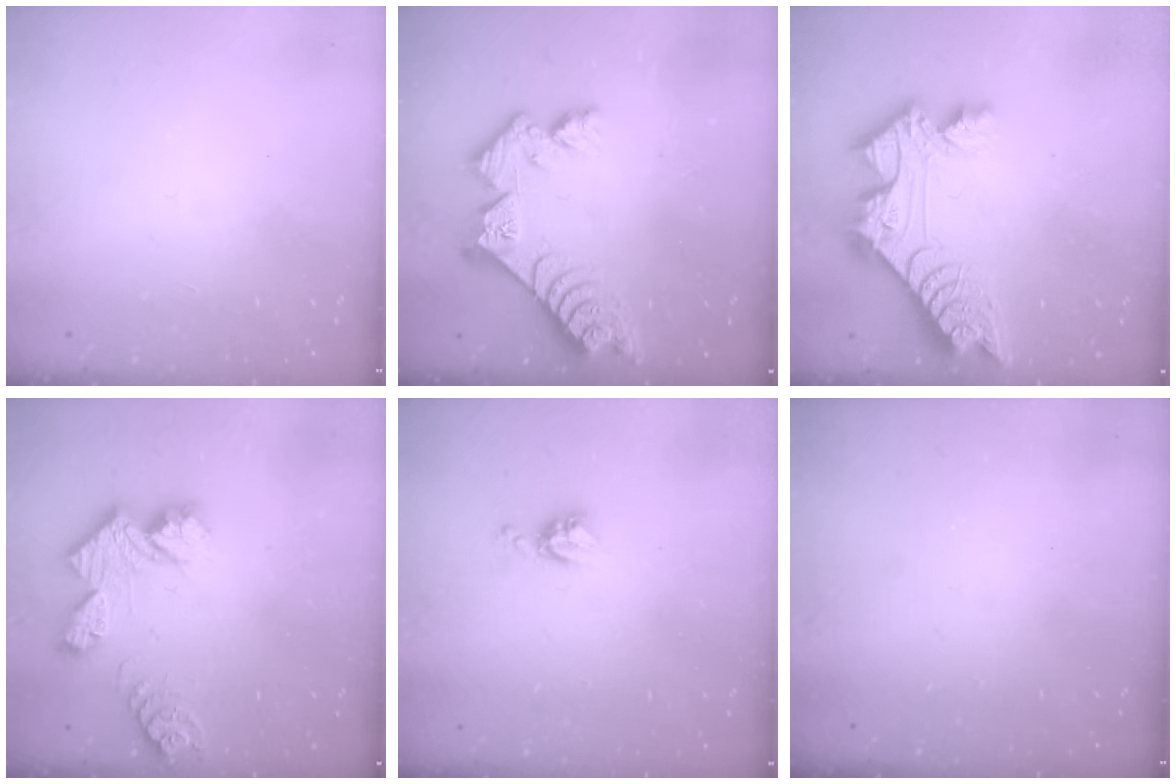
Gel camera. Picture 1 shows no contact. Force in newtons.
{"total": 11.8, "press": 11.8, "slide": 1.1}
{"total": 14.9, "press": 14.8, "slide": 1.5}
{"total": 11.9, "press": 11.8, "slide": 1.0}
{"total": 5.1, "press": 5.1, "slide": 0.5}
{"total": 0.0}